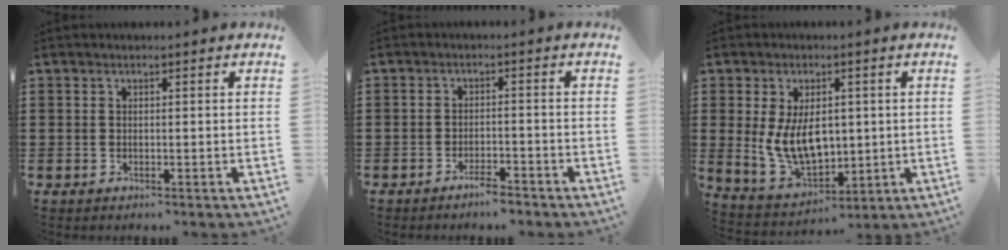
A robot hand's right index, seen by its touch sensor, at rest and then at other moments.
{"total": 2.6, "force": [-2.3, 0.3, 1.1], "torque": [-0.020, 0.004, -0.044]}
{"total": 9.0, "force": [0.8, 5.8, 6.9], "torque": [-0.148, 0.002, 0.011]}